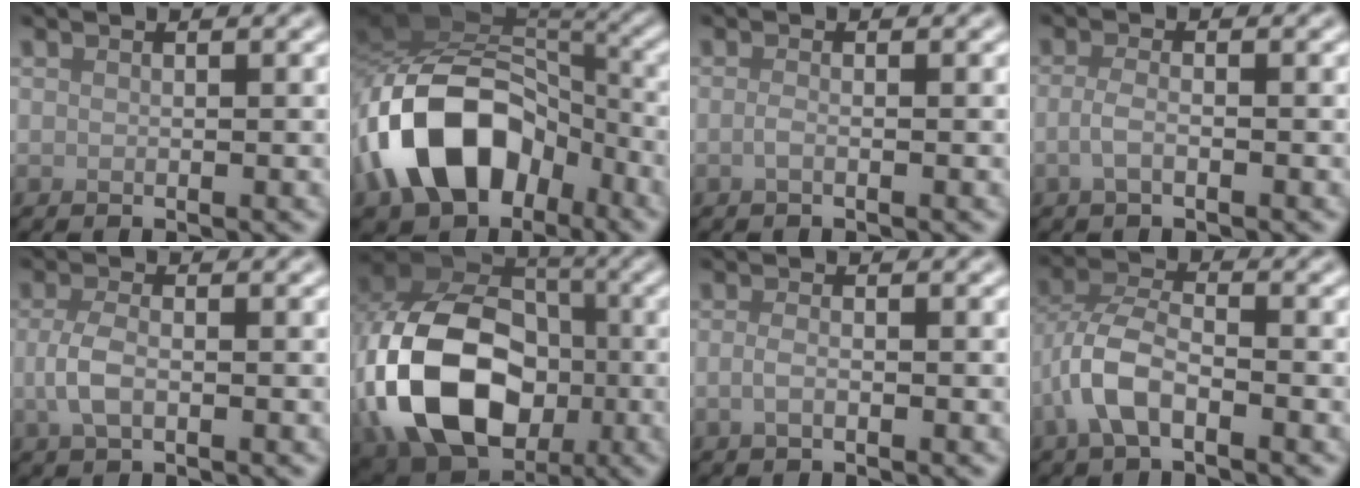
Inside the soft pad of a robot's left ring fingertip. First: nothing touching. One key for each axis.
{"total": 13.2, "fx": -5.6, "fy": 8.6, "fz": 8.2, "tx": -0.155, "ty": 0.008, "tz": -0.112}
{"total": 0.8, "fx": -0.3, "fy": 0.2, "fz": 0.7, "tx": -0.016, "ty": -0.001, "tz": -0.008}
{"total": 1.7, "fx": -0.6, "fy": 0.7, "fz": 1.5, "tx": -0.032, "ty": 0.000, "tz": -0.017}
{"total": 2.7, "fx": -0.5, "fy": 1.4, "fz": 2.3, "tx": -0.054, "ty": -0.002, "tz": -0.013}
{"total": 17.0, "fx": -3.2, "fy": 12.5, "fz": 11.0, "tx": -0.242, "ty": -0.020, "tz": -0.062}
{"total": 1.3, "fx": -0.5, "fy": 0.5, "fz": 1.1, "tx": -0.025, "ty": -0.001, "tz": -0.012}
{"total": 4.7, "fx": -1.9, "fy": 2.4, "fz": 3.6, "tx": -0.078, "ty": 0.009, "tz": -0.048}